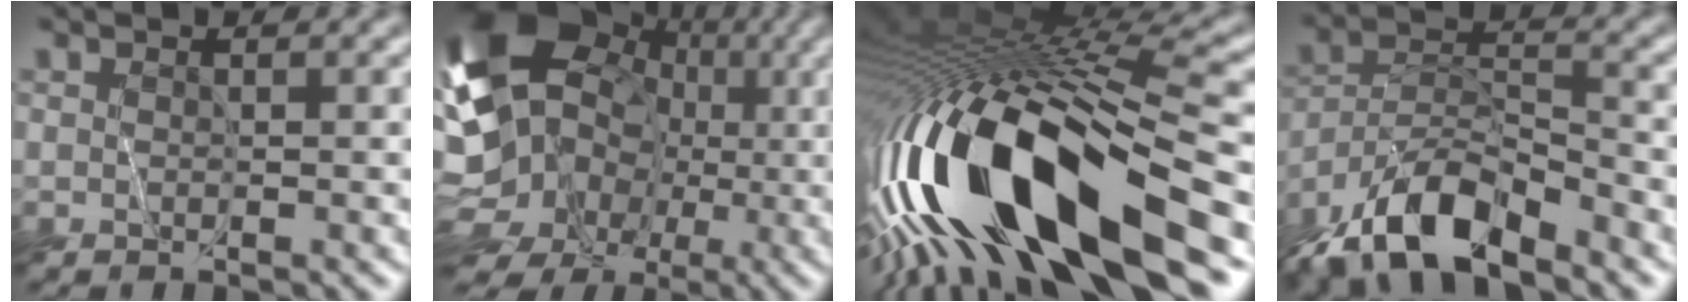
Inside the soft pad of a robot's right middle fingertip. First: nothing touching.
{"total": 16.4, "force": [-1.8, 13.5, 9.1], "torque": [-0.155, 0.013, -0.033]}
{"total": 17.3, "force": [-6.3, 4.7, 15.4], "torque": [-0.293, 0.001, -0.109]}
{"total": 8.7, "force": [-6.8, 2.9, 4.6], "torque": [-0.076, 0.001, -0.138]}